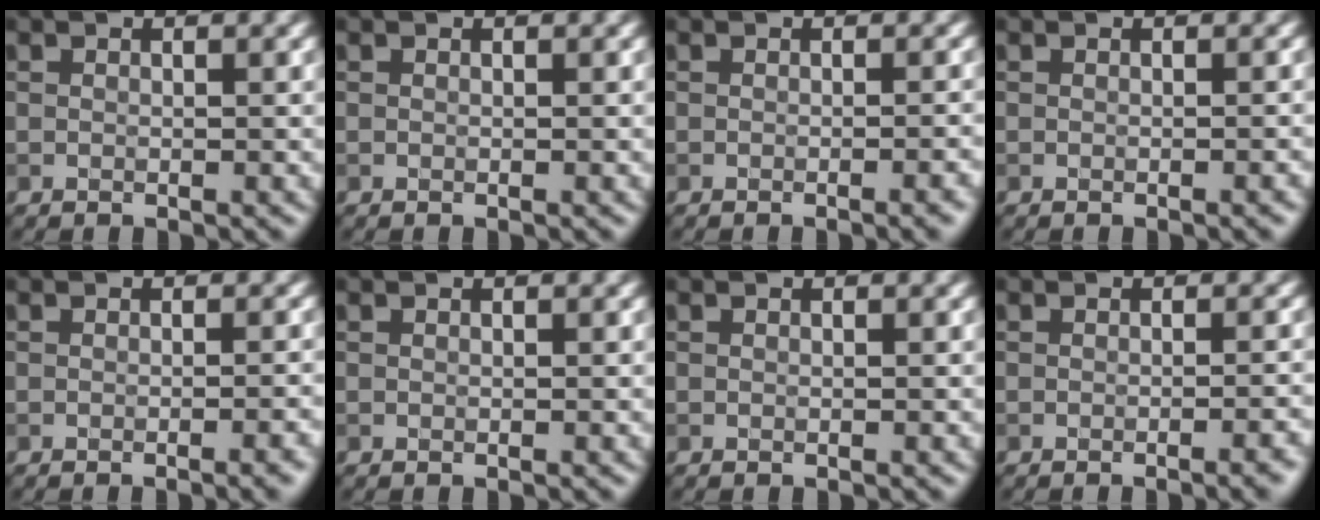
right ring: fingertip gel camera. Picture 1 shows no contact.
{"total": 0.0}
{"total": 2.1, "force": [-0.8, 0.6, 1.8], "torque": [-0.010, 0.002, -0.012]}
{"total": 0.9, "force": [-0.4, 0.2, 0.8], "torque": [-0.004, 0.003, -0.006]}
{"total": 2.5, "force": [-1.0, 0.8, 2.2], "torque": [-0.011, 0.003, -0.013]}
{"total": 0.0}
{"total": 0.0}
{"total": 2.5, "force": [-1.1, 0.8, 2.1], "torque": [-0.009, 0.005, -0.016]}